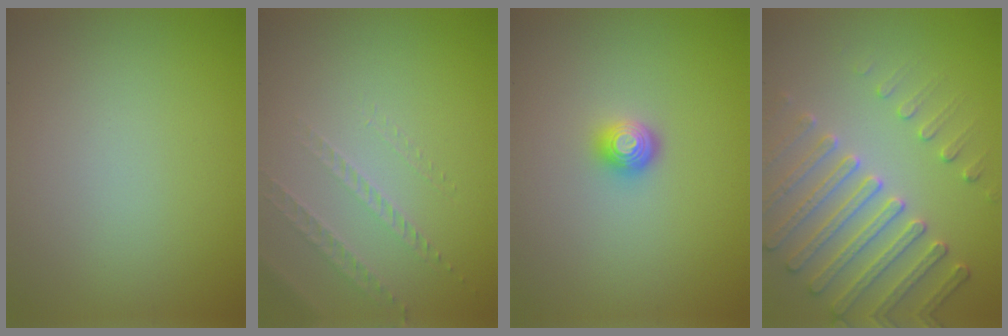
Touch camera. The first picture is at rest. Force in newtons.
{"total": 1.3, "press": 0.9, "slide": 0.9}
{"total": 1.8, "press": 1.3, "slide": 1.2}
{"total": 4.7, "press": 4.4, "slide": 1.7}